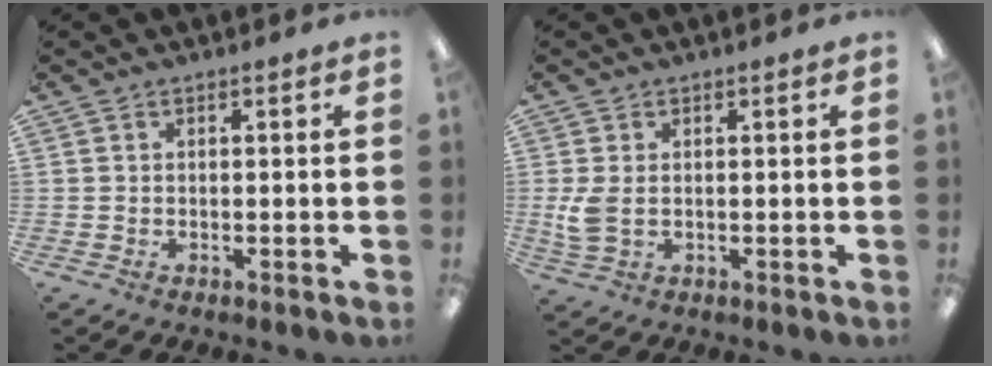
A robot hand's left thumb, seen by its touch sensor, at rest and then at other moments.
{"total": 4.4, "force": [0.4, 2.7, 3.5], "torque": [-0.071, -0.001, 0.004]}